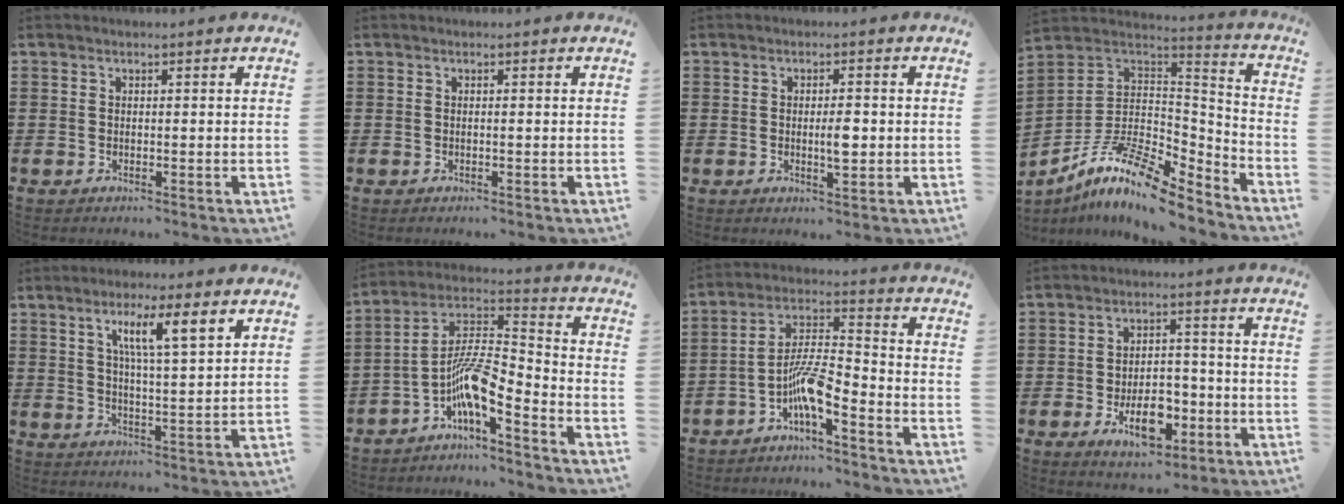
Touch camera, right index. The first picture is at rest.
{"total": 0.0}
{"total": 3.3, "force": [-0.1, 0.9, 3.2], "torque": [-0.050, -0.004, -0.005]}
{"total": 12.9, "force": [-9.0, 3.7, 8.5], "torque": [-0.170, 0.012, -0.173]}
{"total": 7.4, "force": [3.4, 0.9, 6.5], "torque": [-0.127, 0.003, 0.053]}
{"total": 8.5, "force": [-5.1, 1.9, 6.5], "torque": [-0.139, -0.014, -0.103]}
{"total": 7.3, "force": [-4.5, 1.5, 5.5], "torque": [-0.114, 0.001, -0.087]}
{"total": 8.3, "force": [-3.2, 4.5, 6.1], "torque": [-0.086, 0.001, -0.059]}